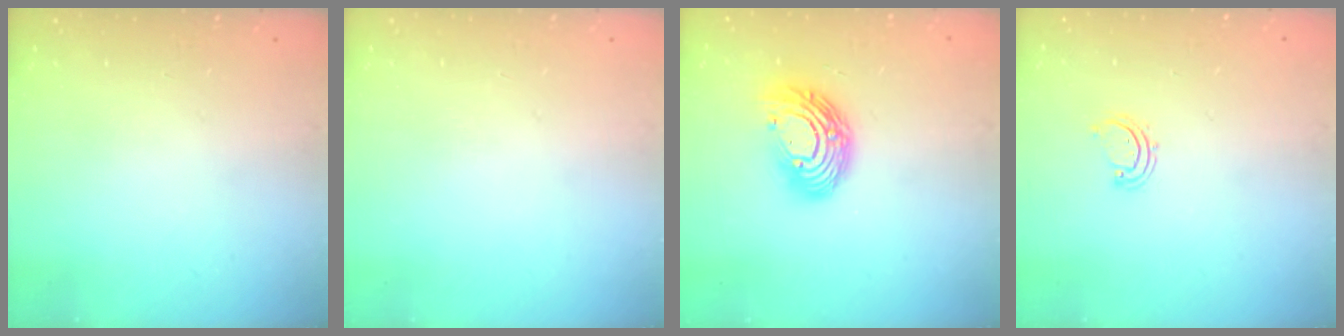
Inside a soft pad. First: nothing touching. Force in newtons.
{"total": 0.0}
{"total": 12.9, "press": 12.9, "slide": 0.4}
{"total": 2.9, "press": 2.9, "slide": 0.3}